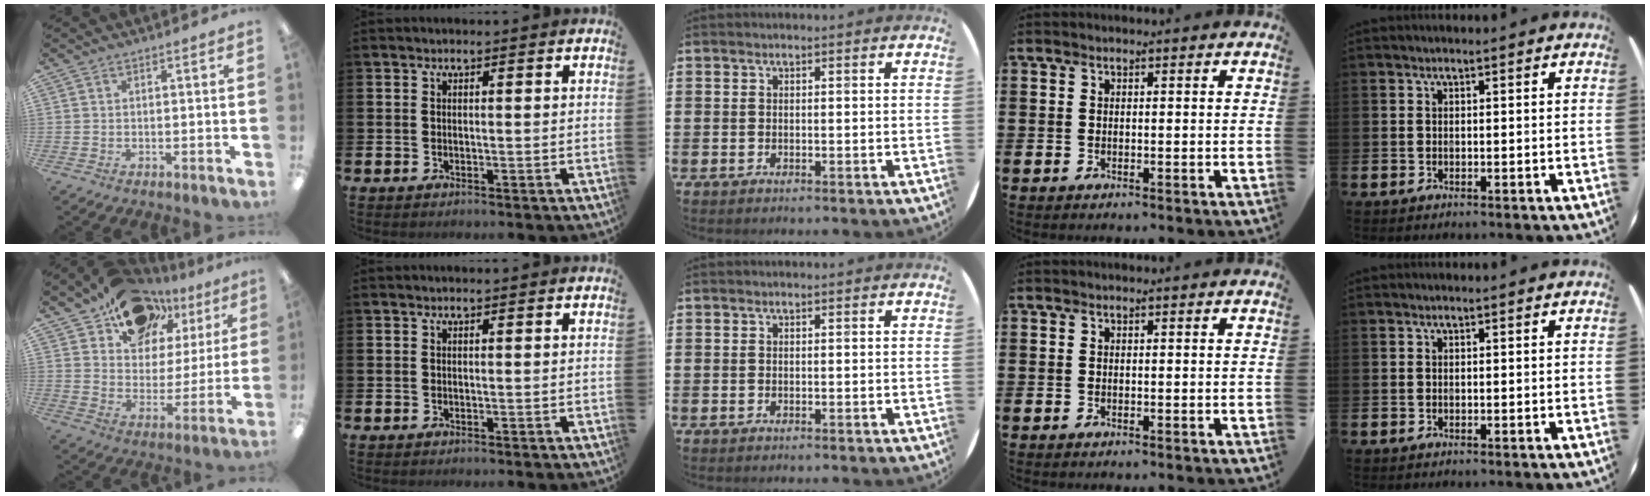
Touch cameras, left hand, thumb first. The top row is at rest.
{"thumb": {"total": 15.1, "force": [11.2, 9.2, 4.4], "torque": [-0.071, -0.079, 0.208]}}